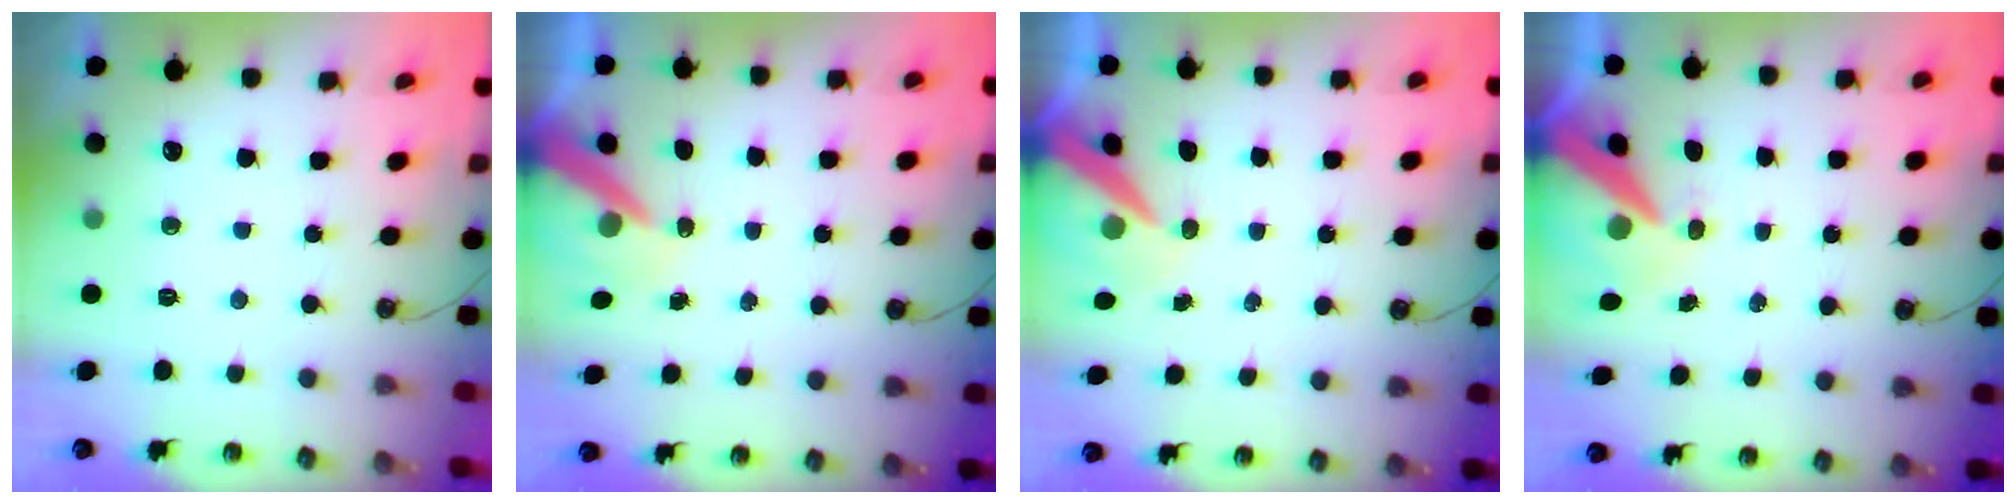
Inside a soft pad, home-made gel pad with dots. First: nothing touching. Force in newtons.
{"total": 8.8, "press": 8.7, "slide": 0.9}
{"total": 9.3, "press": 9.2, "slide": 1.1}
{"total": 10.8, "press": 10.7, "slide": 1.4}